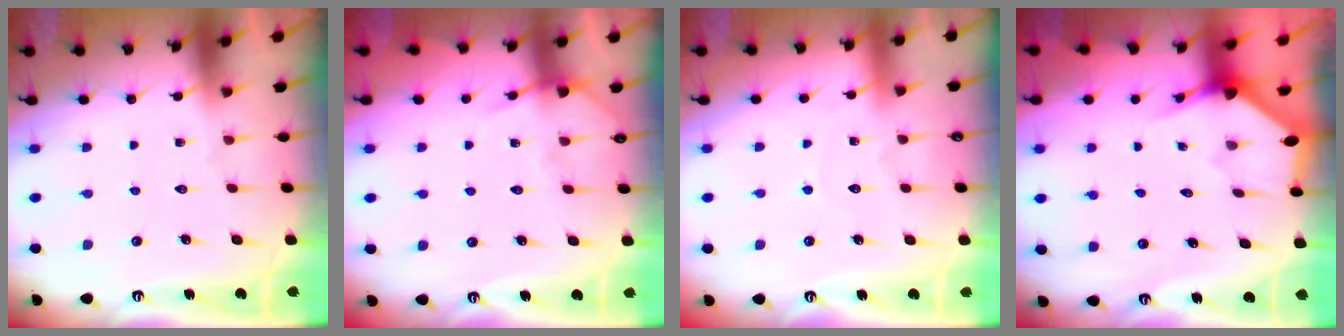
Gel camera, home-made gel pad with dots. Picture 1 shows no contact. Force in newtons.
{"total": 5.3, "press": 5.3, "slide": 0.5}
{"total": 3.5, "press": 3.5, "slide": 0.3}
{"total": 2.6, "press": 2.6, "slide": 0.2}